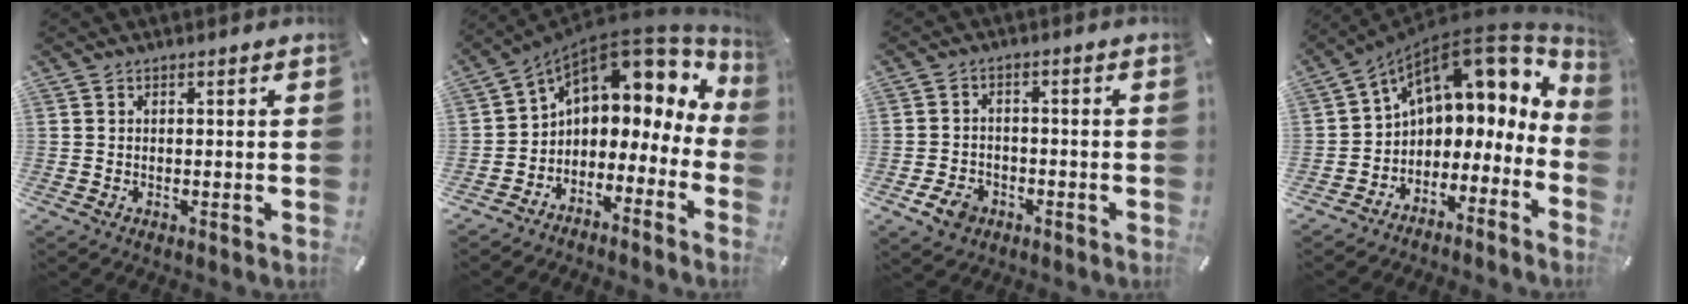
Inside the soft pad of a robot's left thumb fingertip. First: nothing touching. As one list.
[{"total": 8.7, "force": [4.0, 6.0, 4.9], "torque": [-0.081, -0.046, 0.062]}, {"total": 5.4, "force": [-2.8, 4.0, 2.2], "torque": [-0.036, 0.011, -0.054]}, {"total": 11.7, "force": [6.1, 7.8, 6.2], "torque": [-0.100, -0.057, 0.102]}]